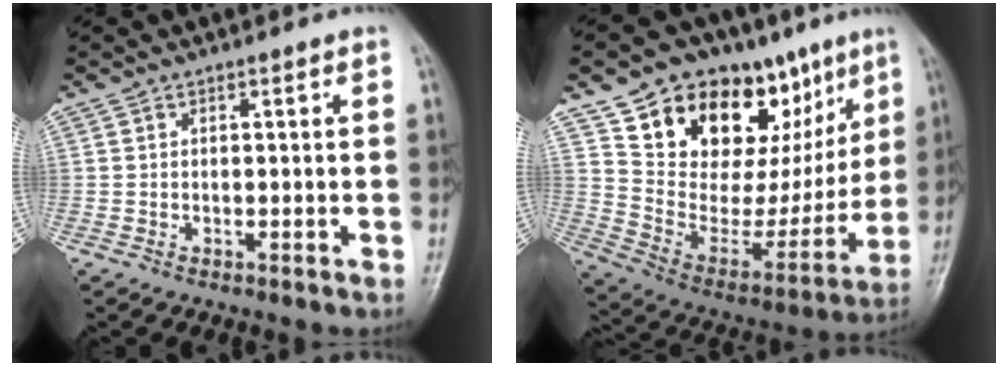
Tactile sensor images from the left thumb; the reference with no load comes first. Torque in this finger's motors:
{"motor_torque": [0.29, 0.73, 0.68, -1.16, 0.11]}